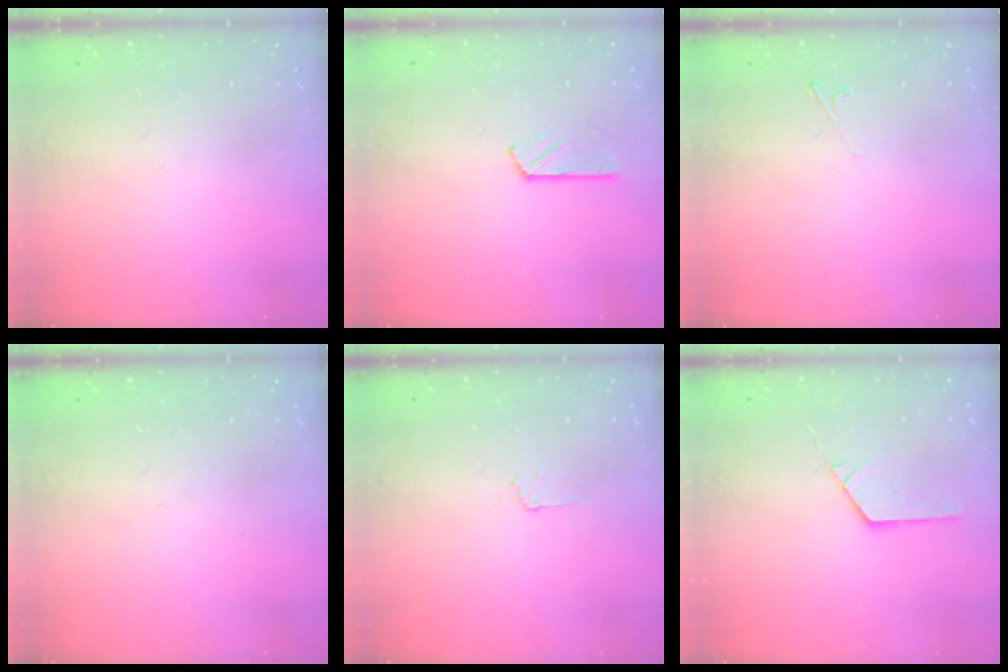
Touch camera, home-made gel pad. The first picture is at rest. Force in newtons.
{"total": 2.7, "press": 2.7, "slide": 0.3}
{"total": 2.0, "press": 1.9, "slide": 0.4}
{"total": 0.0}
{"total": 3.9, "press": 3.8, "slide": 0.5}
{"total": 1.8, "press": 1.8, "slide": 0.0}